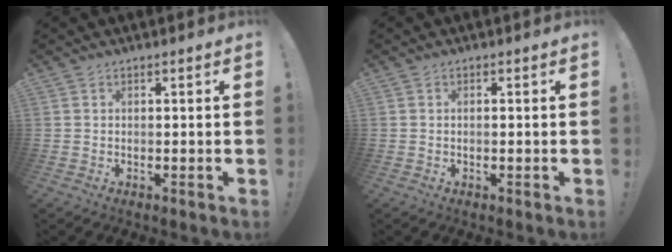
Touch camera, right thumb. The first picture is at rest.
{"total": 0.6, "force": [-0.4, 0.1, 0.5], "torque": [-0.011, 0.001, -0.006]}